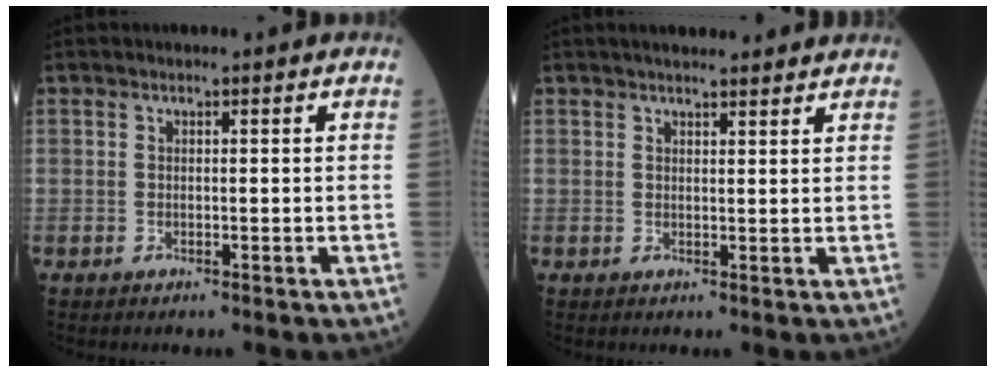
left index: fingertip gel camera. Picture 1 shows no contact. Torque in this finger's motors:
{"motor_torque": [0.14, -0.13, -0.02, -0.01]}